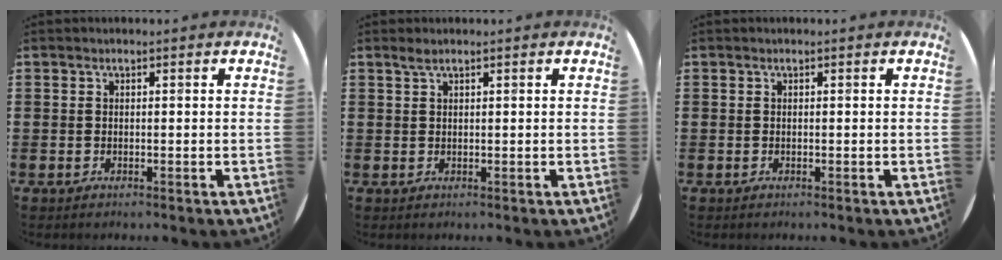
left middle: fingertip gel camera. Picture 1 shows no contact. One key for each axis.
{"total": 0.9, "fx": 0.7, "fy": 0.0, "fz": 0.5, "tx": -0.010, "ty": 0.002, "tz": 0.013}
{"total": 0.0}